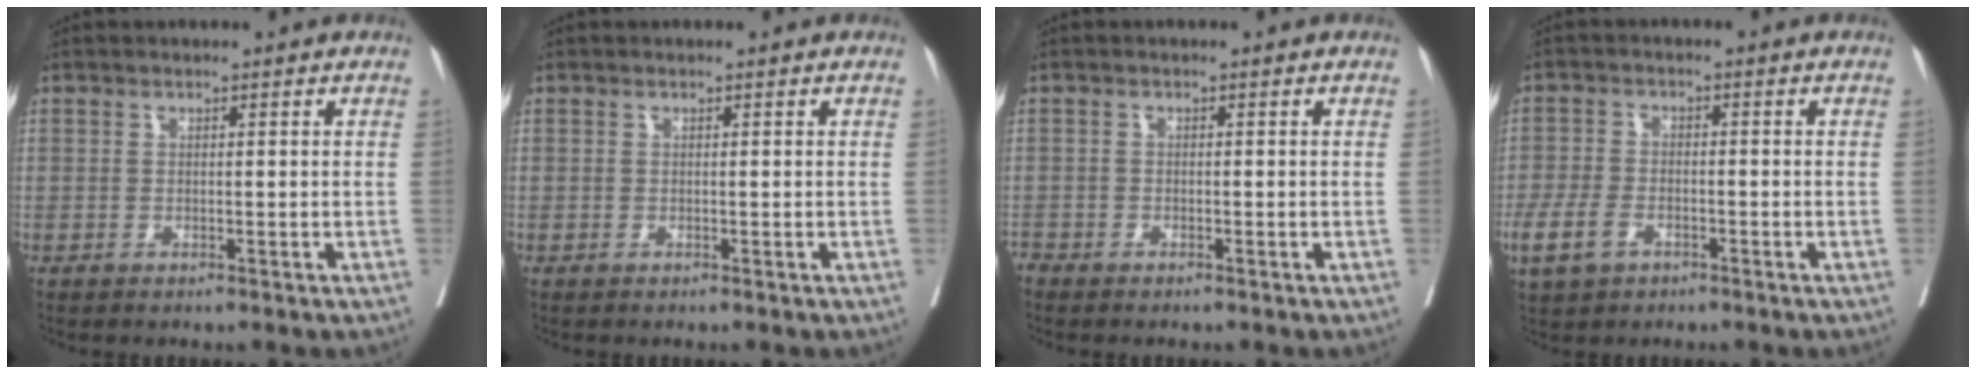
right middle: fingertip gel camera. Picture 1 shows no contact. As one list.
[{"total": 0.0}, {"total": 1.3, "force": [-1.2, 0.5, -0.1], "torque": [0.004, 0.000, -0.022]}, {"total": 6.0, "force": [-3.3, 3.7, 3.5], "torque": [-0.081, -0.001, -0.057]}]